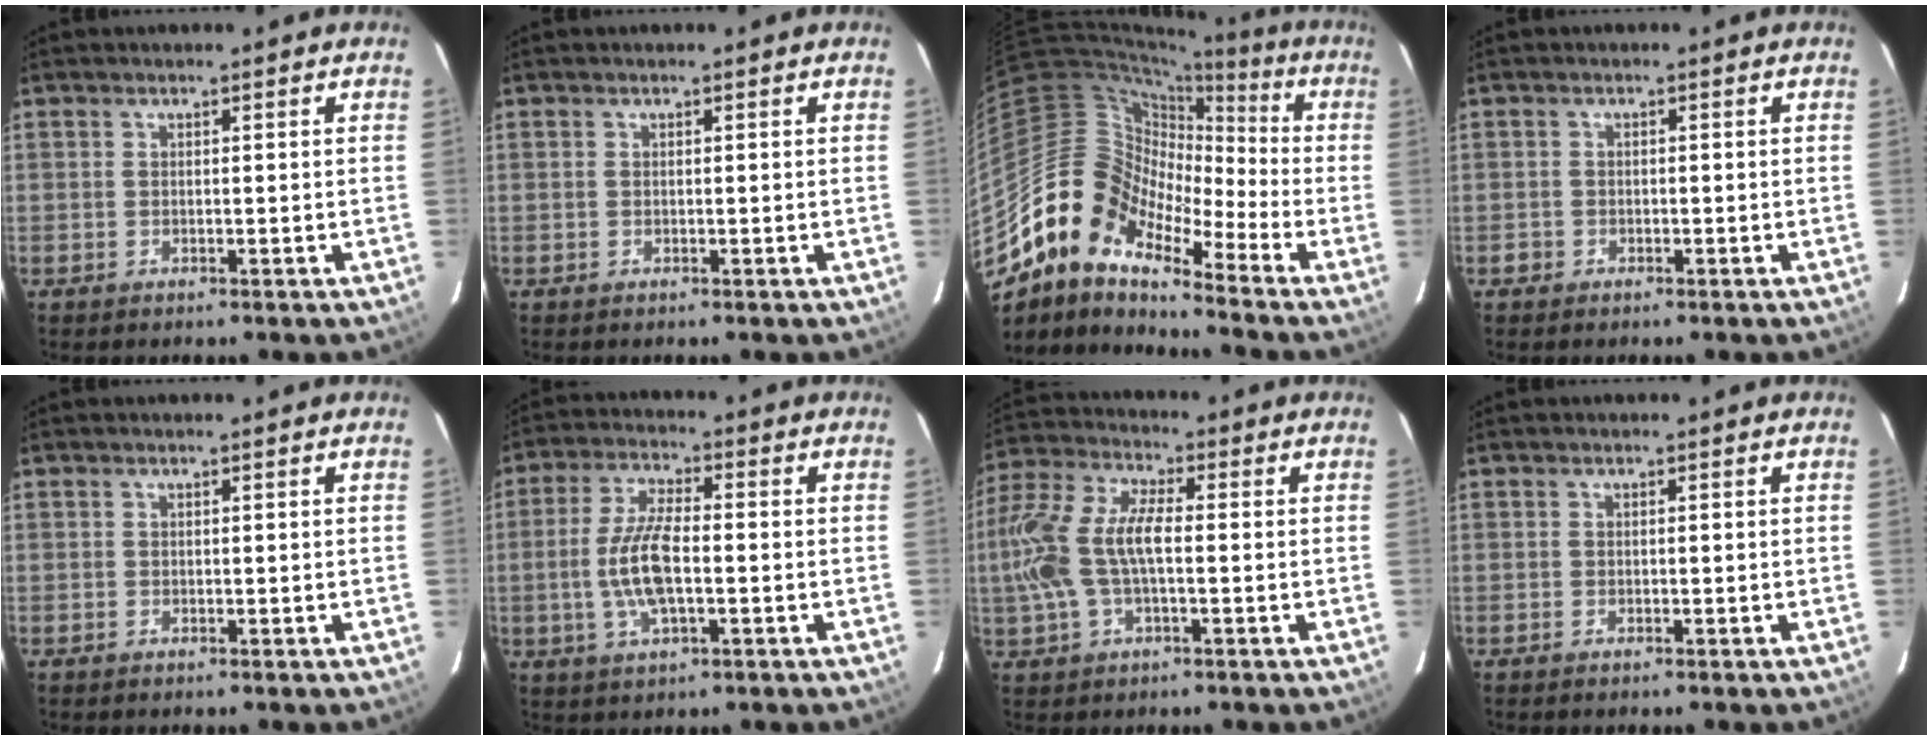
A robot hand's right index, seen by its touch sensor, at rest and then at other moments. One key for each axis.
{"total": 0.0}
{"total": 14.2, "fx": -10.7, "fy": 6.6, "fz": 6.8, "tx": -0.104, "ty": 0.014, "tz": -0.229}
{"total": 1.5, "fx": -0.8, "fy": 1.3, "fz": 0.0, "tx": -0.004, "ty": 0.005, "tz": -0.011}
{"total": 0.0}
{"total": 9.5, "fx": -1.7, "fy": 3.2, "fz": 8.8, "tx": -0.182, "ty": 0.002, "tz": -0.033}
{"total": 14.1, "fx": -1.2, "fy": 6.5, "fz": 12.5, "tx": -0.270, "ty": 0.013, "tz": -0.026}
{"total": 0.0}